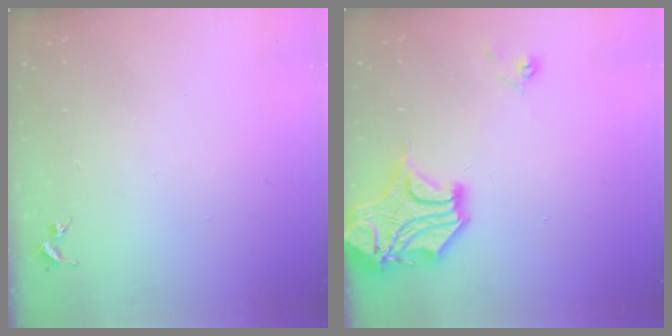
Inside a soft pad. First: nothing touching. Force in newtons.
{"total": 15.9, "press": 15.7, "slide": 2.4}